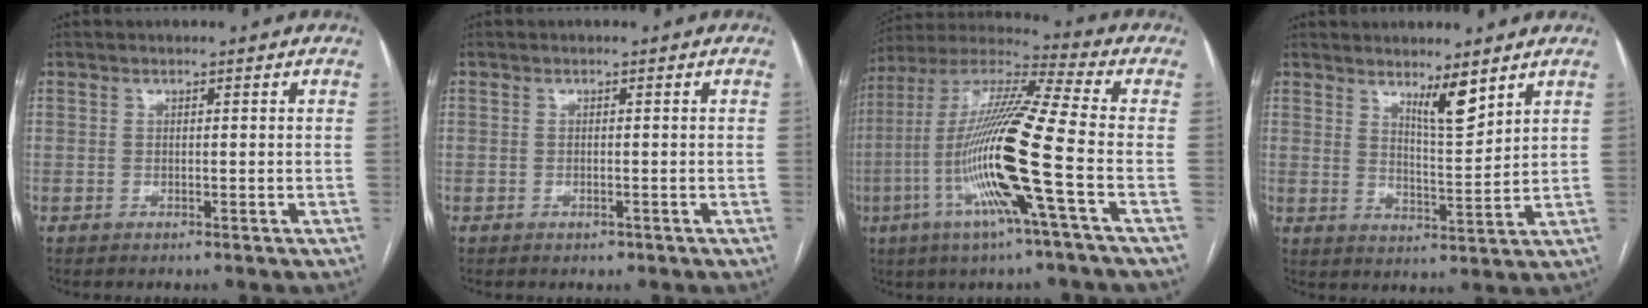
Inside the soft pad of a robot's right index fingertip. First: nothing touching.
{"total": 0.8, "force": [-0.4, 0.6, 0.3], "torque": [-0.006, 0.001, -0.005]}
{"total": 18.5, "force": [-5.1, -0.7, 17.8], "torque": [-0.355, -0.010, -0.109]}
{"total": 5.6, "force": [4.1, 0.6, 3.8], "torque": [-0.066, -0.016, 0.070]}